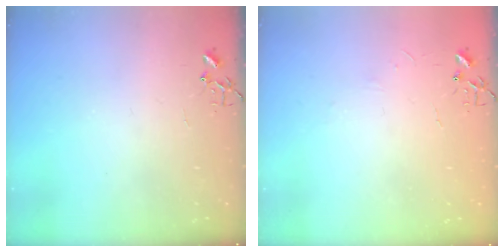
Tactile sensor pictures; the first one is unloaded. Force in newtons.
{"total": 2.7, "press": 2.7, "slide": 0.4}